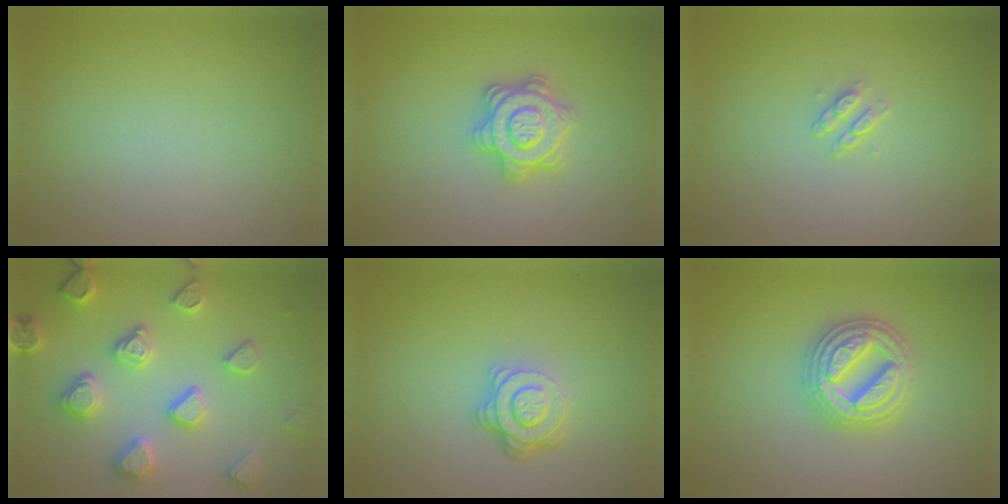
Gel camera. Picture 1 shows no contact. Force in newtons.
{"total": 3.7, "press": 3.6, "slide": 0.6}
{"total": 1.1, "press": 0.8, "slide": 0.7}
{"total": 4.6, "press": 4.5, "slide": 1.0}
{"total": 4.0, "press": 2.8, "slide": 2.9}
{"total": 4.9, "press": 4.9, "slide": 0.7}